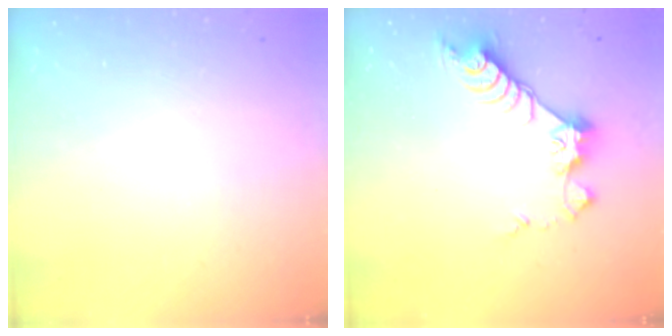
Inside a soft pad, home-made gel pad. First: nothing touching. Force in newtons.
{"total": 9.5, "press": 9.5, "slide": 0.7}